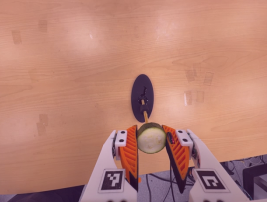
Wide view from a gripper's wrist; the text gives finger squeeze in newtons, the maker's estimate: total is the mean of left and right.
{"total": 11.6, "left": 10.7, "right": 12.4}